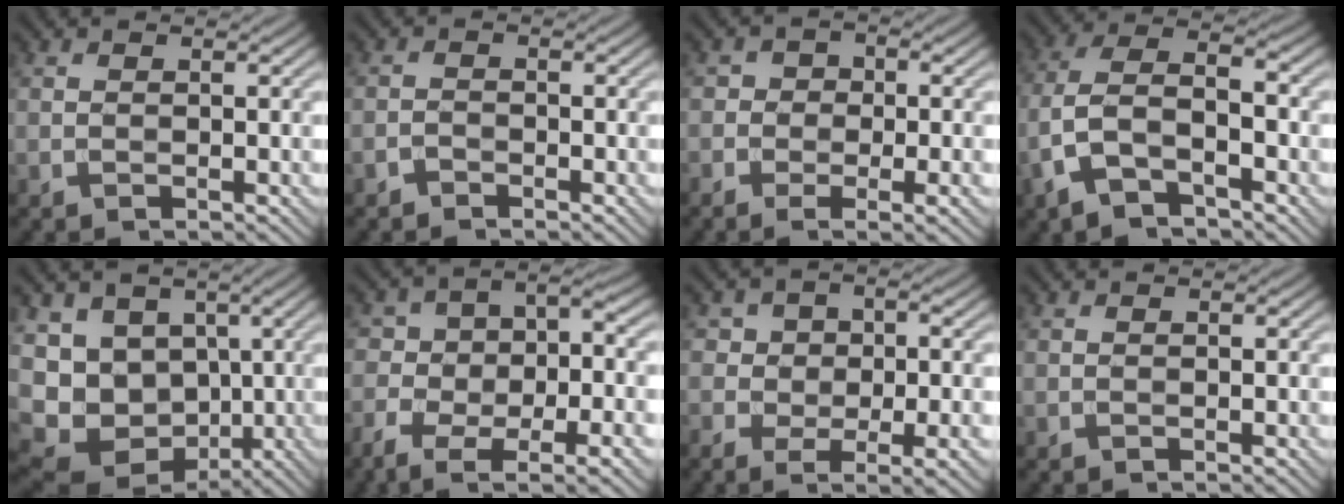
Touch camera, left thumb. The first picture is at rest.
{"total": 1.2, "force": [-1.1, 0.5, 0.3], "torque": [-0.005, 0.001, -0.025]}
{"total": 6.6, "force": [-2.6, 4.3, 4.3], "torque": [-0.049, -0.005, -0.040]}
{"total": 8.7, "force": [-3.7, 4.3, 6.6], "torque": [-0.149, 0.008, -0.081]}
{"total": 10.7, "force": [-0.3, 9.3, 5.4], "torque": [-0.141, -0.024, 0.000]}
{"total": 13.8, "force": [-6.1, 7.3, 10.0], "torque": [-0.193, -0.028, -0.090]}
{"total": 8.4, "force": [-1.7, 5.6, 6.0], "torque": [-0.088, -0.013, -0.012]}
{"total": 0.0}